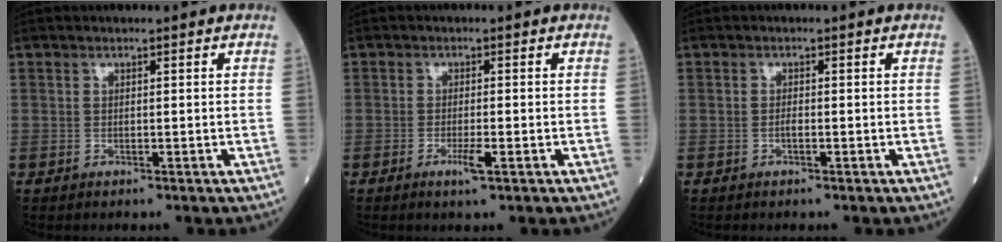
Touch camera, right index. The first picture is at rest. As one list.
[{"total": 2.3, "force": [-1.0, 0.0, 2.0], "torque": [-0.040, -0.004, -0.016]}, {"total": 0.7, "force": [-0.3, 0.2, 0.6], "torque": [-0.013, 0.001, -0.006]}]